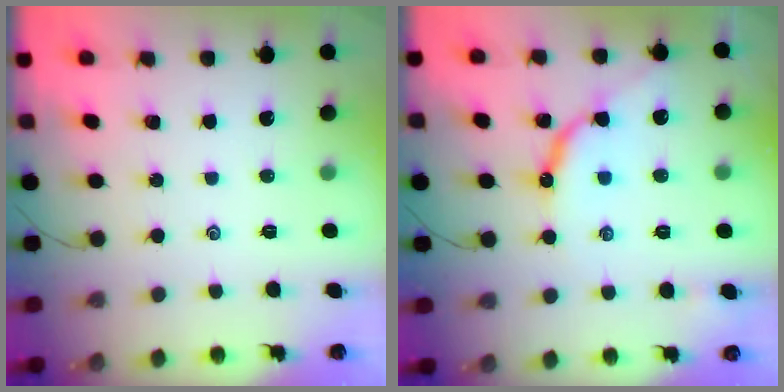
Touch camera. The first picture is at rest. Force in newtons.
{"total": 8.5, "press": 8.4, "slide": 1.0}